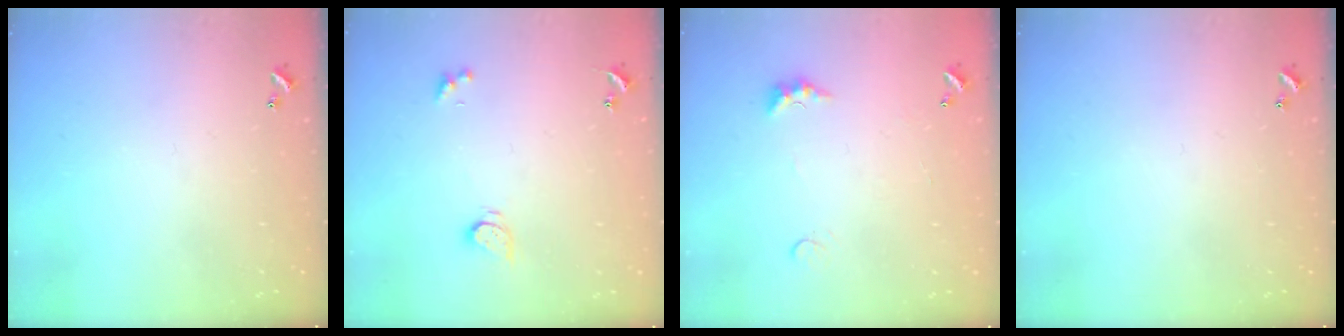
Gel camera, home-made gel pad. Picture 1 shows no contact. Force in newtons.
{"total": 2.4, "press": 2.3, "slide": 0.4}
{"total": 0.8, "press": 0.7, "slide": 0.4}
{"total": 0.0}